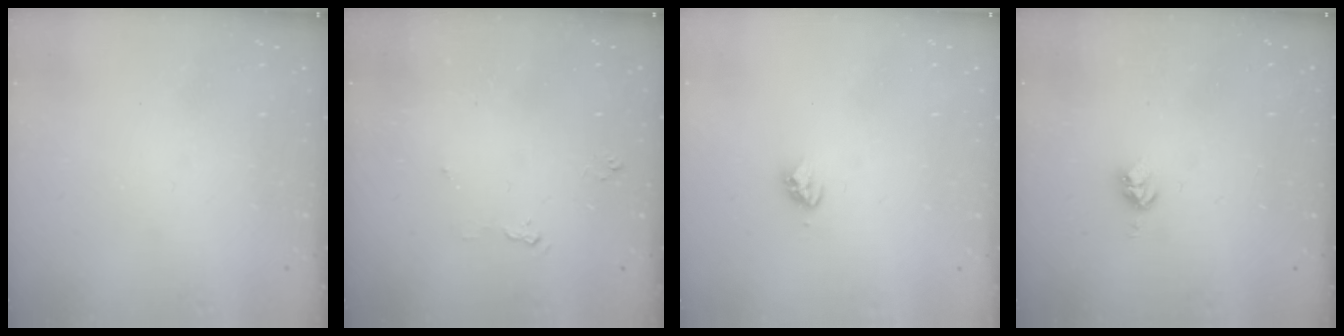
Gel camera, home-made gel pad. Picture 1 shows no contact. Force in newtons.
{"total": 5.4, "press": 5.4, "slide": 0.6}
{"total": 3.4, "press": 3.3, "slide": 0.2}
{"total": 3.7, "press": 3.7, "slide": 0.5}